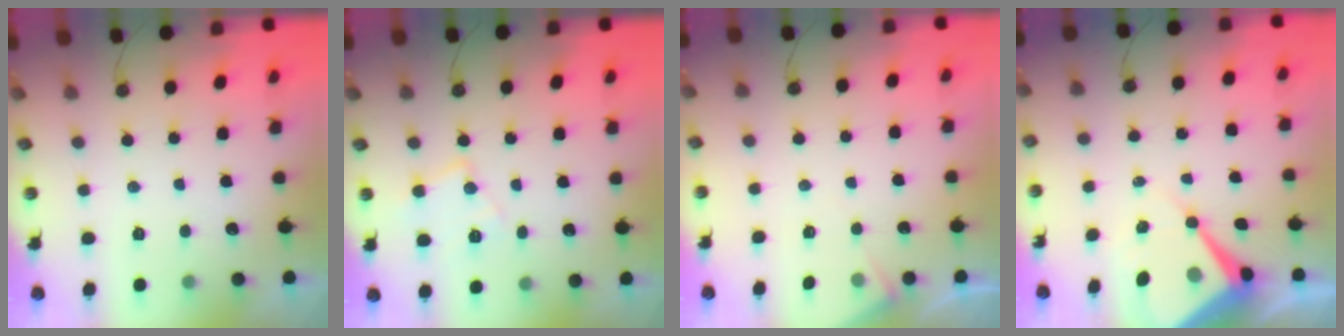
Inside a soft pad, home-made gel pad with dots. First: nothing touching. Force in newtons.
{"total": 9.2, "press": 9.2, "slide": 0.6}
{"total": 4.0, "press": 3.9, "slide": 0.6}
{"total": 10.0, "press": 9.9, "slide": 1.1}